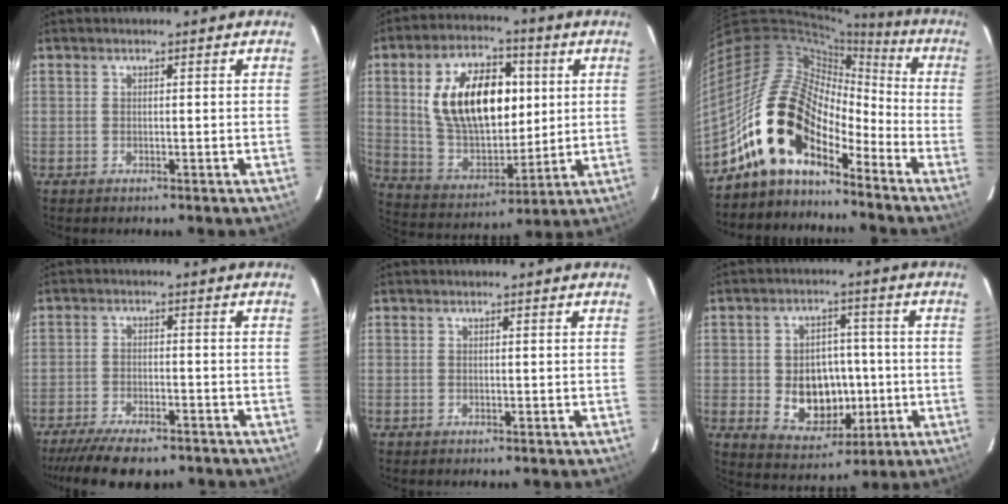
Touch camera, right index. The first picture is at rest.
{"total": 20.3, "force": [4.4, 11.7, 15.9], "torque": [-0.293, 0.018, 0.094]}
{"total": 16.2, "force": [-10.6, 8.0, 9.3], "torque": [-0.163, 0.009, -0.214]}
{"total": 12.6, "force": [-10.2, 3.8, 6.4], "torque": [-0.145, -0.028, -0.163]}
{"total": 0.0}
{"total": 11.3, "force": [-1.9, 8.6, 7.1], "torque": [-0.145, 0.006, -0.007]}